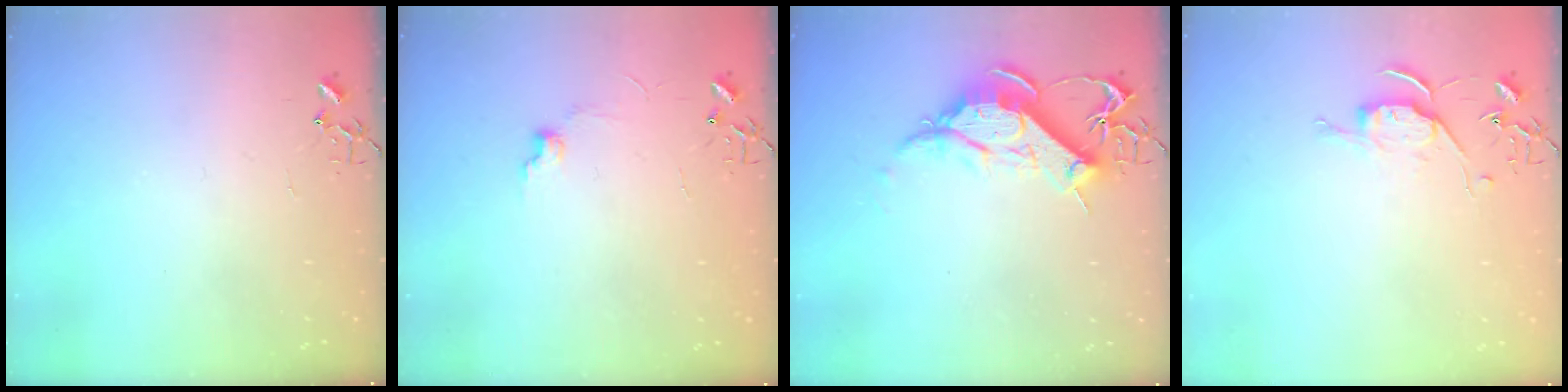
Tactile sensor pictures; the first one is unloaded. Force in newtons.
{"total": 4.1, "press": 4.0, "slide": 0.7}
{"total": 13.5, "press": 13.4, "slide": 1.6}
{"total": 6.6, "press": 6.5, "slide": 0.7}